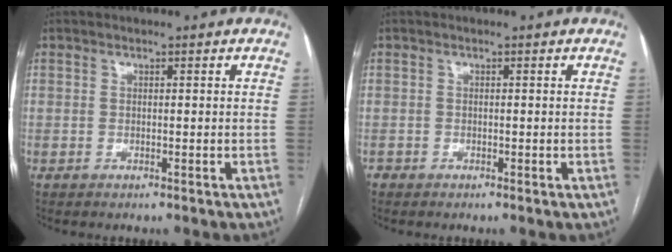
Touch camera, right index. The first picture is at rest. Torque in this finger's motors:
{"motor_torque": [-1.35, 0.79, -0.69, -0.21]}